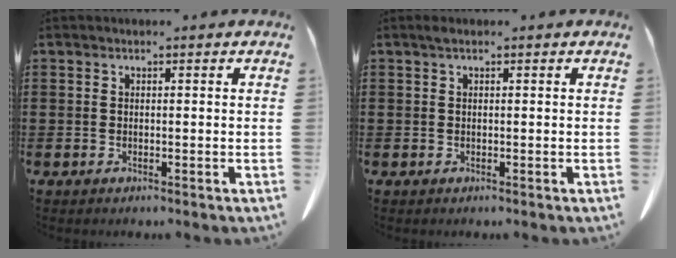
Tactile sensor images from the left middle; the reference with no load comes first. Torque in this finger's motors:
{"motor_torque": [1.21, 0.93, 0.30, 0.11]}